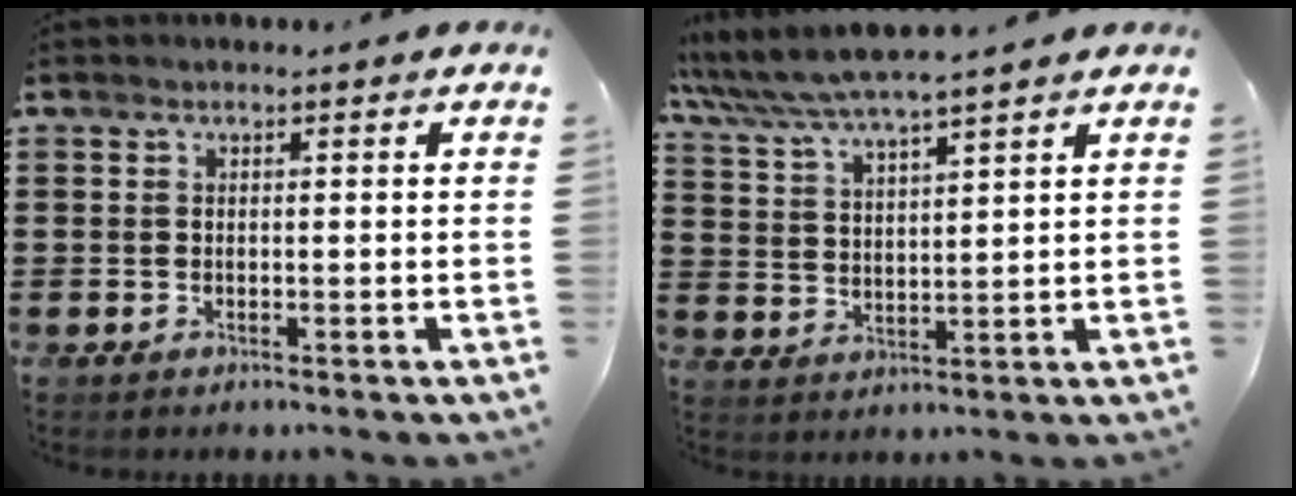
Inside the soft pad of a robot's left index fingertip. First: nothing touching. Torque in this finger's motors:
{"motor_torque": [2.02, -0.11, 0.25, 0.05]}